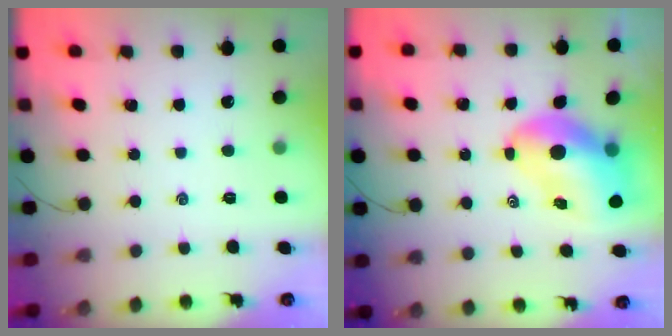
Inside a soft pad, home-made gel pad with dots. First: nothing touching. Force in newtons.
{"total": 10.7, "press": 10.3, "slide": 3.1}